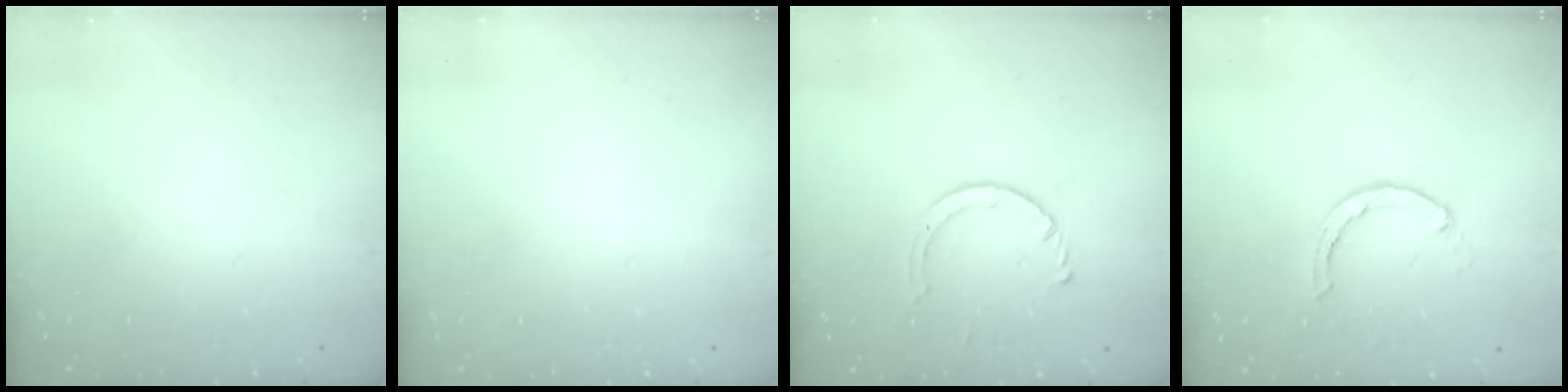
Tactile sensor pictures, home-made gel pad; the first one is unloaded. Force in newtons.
{"total": 2.6, "press": 2.6, "slide": 0.2}
{"total": 3.3, "press": 3.3, "slide": 0.4}
{"total": 2.3, "press": 2.3, "slide": 0.2}